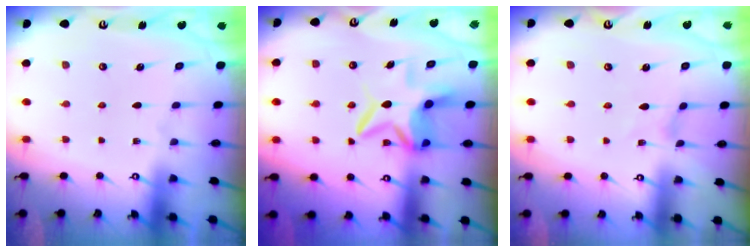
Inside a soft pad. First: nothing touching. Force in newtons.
{"total": 9.3, "press": 9.2, "slide": 1.5}
{"total": 0.0}